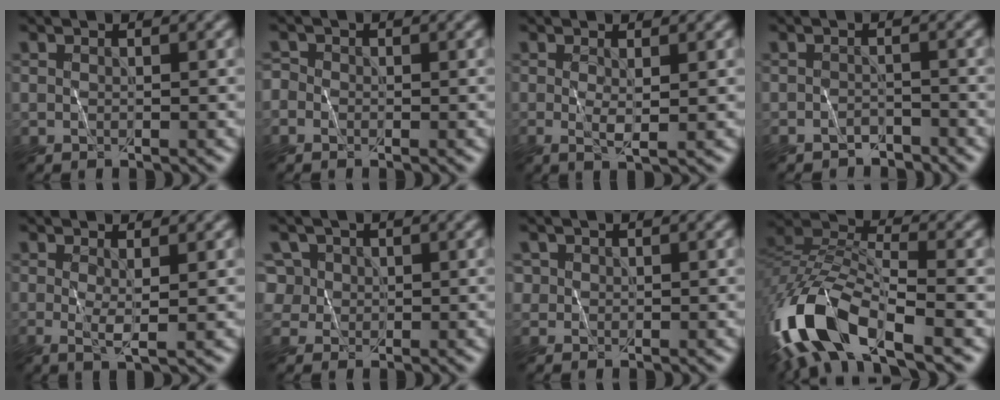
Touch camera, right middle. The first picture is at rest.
{"total": 1.0, "force": [-0.2, 0.9, 0.3], "torque": [-0.008, 0.004, -0.011]}
{"total": 1.7, "force": [0.0, 0.2, 1.7], "torque": [-0.033, -0.004, 0.002]}
{"total": 1.8, "force": [-1.8, 0.3, 0.0], "torque": [0.004, 0.004, -0.034]}
{"total": 2.0, "force": [0.0, 0.3, 2.0], "torque": [-0.038, -0.006, 0.002]}
{"total": 4.2, "force": [1.8, 3.5, 1.6], "torque": [-0.032, 0.018, 0.024]}
{"total": 0.8, "force": [0.4, 0.7, 0.0], "torque": [0.003, 0.005, 0.004]}
{"total": 11.4, "force": [-6.9, 4.6, 7.9], "torque": [-0.166, -0.001, -0.139]}